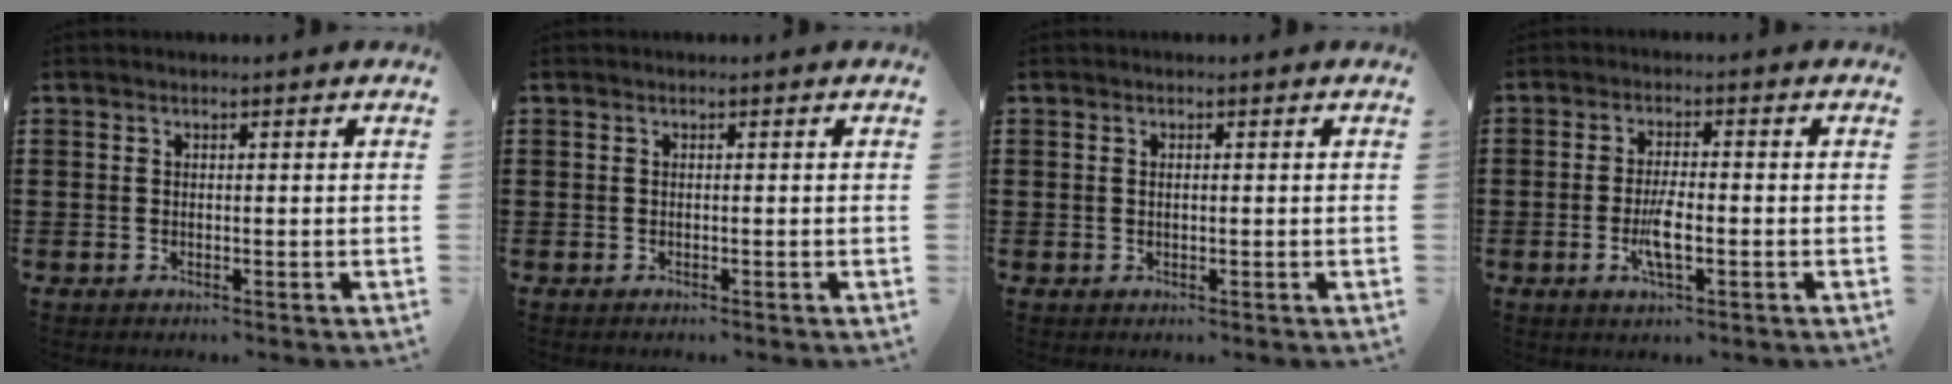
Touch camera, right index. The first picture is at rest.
{"total": 0.0}
{"total": 0.6, "force": [0.0, 0.2, 0.5], "torque": [-0.012, -0.001, 0.000]}
{"total": 5.1, "force": [-1.5, 1.1, 4.7], "torque": [-0.101, -0.009, -0.031]}